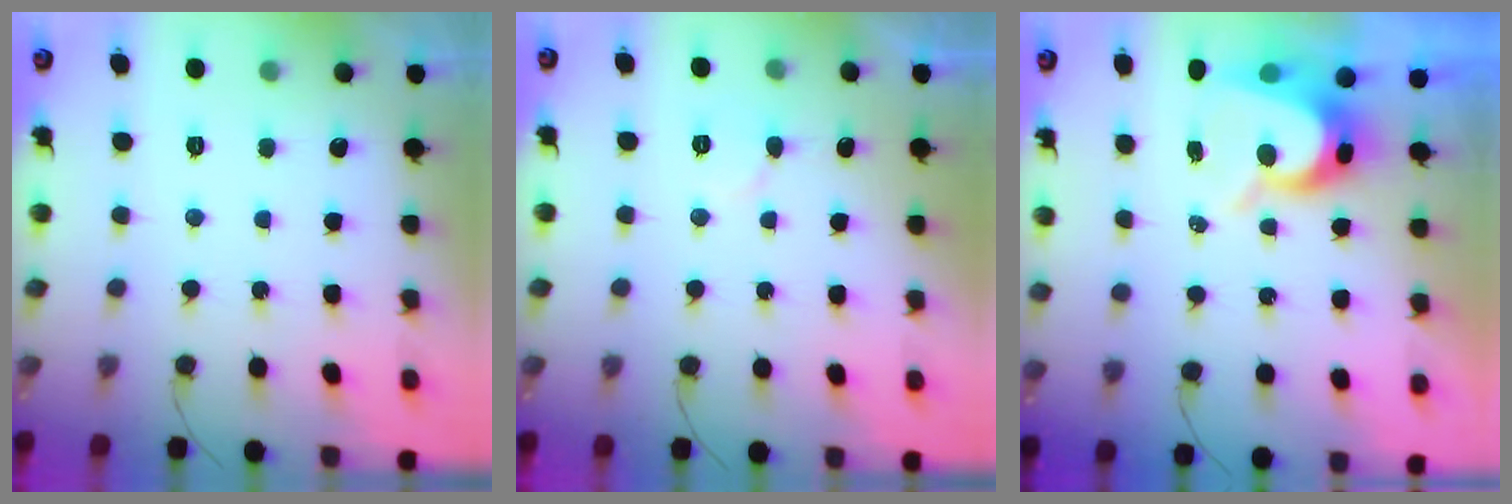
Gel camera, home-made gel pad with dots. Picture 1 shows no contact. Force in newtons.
{"total": 5.7, "press": 5.7, "slide": 0.5}
{"total": 8.5, "press": 8.5, "slide": 0.7}